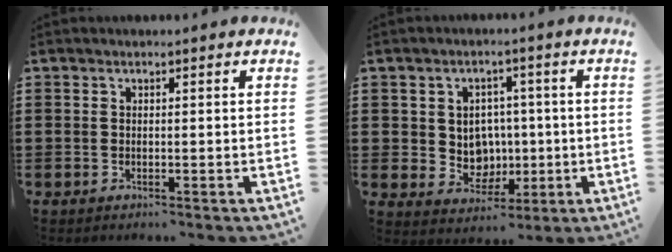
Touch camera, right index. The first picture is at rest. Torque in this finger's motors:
{"motor_torque": [2.10, 0.04, 0.03, -0.07]}